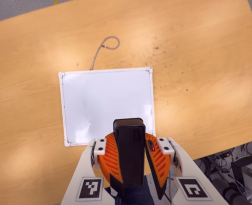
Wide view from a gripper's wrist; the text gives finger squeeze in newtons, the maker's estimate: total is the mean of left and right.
{"total": 10.3, "left": 10.1, "right": 10.5}